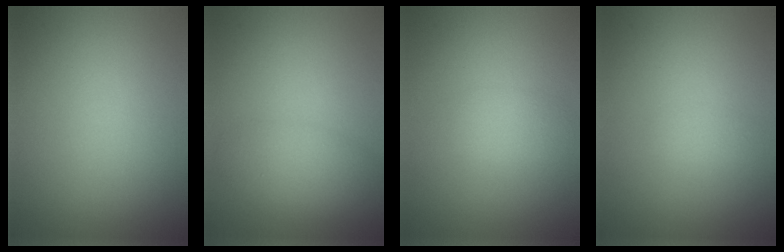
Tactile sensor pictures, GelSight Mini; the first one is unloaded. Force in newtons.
{"total": 3.0, "press": 3.0, "slide": 0.1}
{"total": 1.5, "press": 1.5, "slide": 0.0}
{"total": 0.7, "press": 0.7, "slide": 0.0}